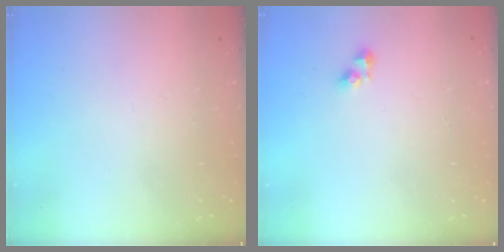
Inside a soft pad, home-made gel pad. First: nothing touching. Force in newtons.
{"total": 3.4, "press": 3.4, "slide": 0.4}